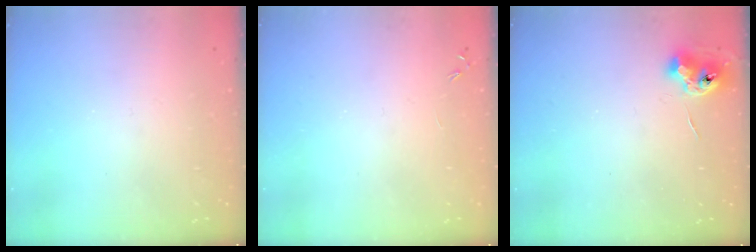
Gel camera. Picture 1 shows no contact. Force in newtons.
{"total": 0.0}
{"total": 7.8, "press": 7.8, "slide": 0.4}